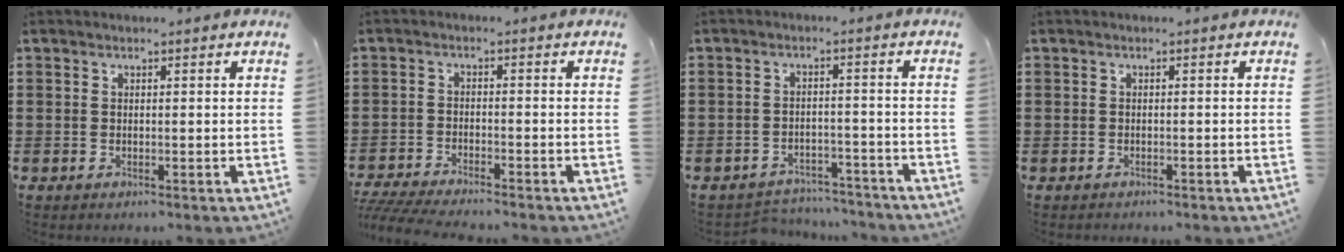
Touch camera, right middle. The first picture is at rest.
{"total": 3.8, "force": [-3.7, 0.0, 1.0], "torque": [-0.032, -0.010, -0.079]}
{"total": 3.5, "force": [-3.5, 0.6, -0.1], "torque": [-0.005, 0.002, -0.075]}
{"total": 0.7, "force": [-0.6, 0.4, -0.2], "torque": [0.003, 0.005, -0.015]}